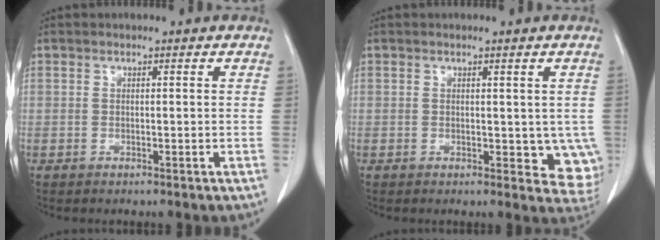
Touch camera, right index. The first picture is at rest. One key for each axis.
{"total": 5.9, "fx": -0.1, "fy": 3.5, "fz": 4.7, "tx": -0.030, "ty": -0.009, "tz": 0.001}